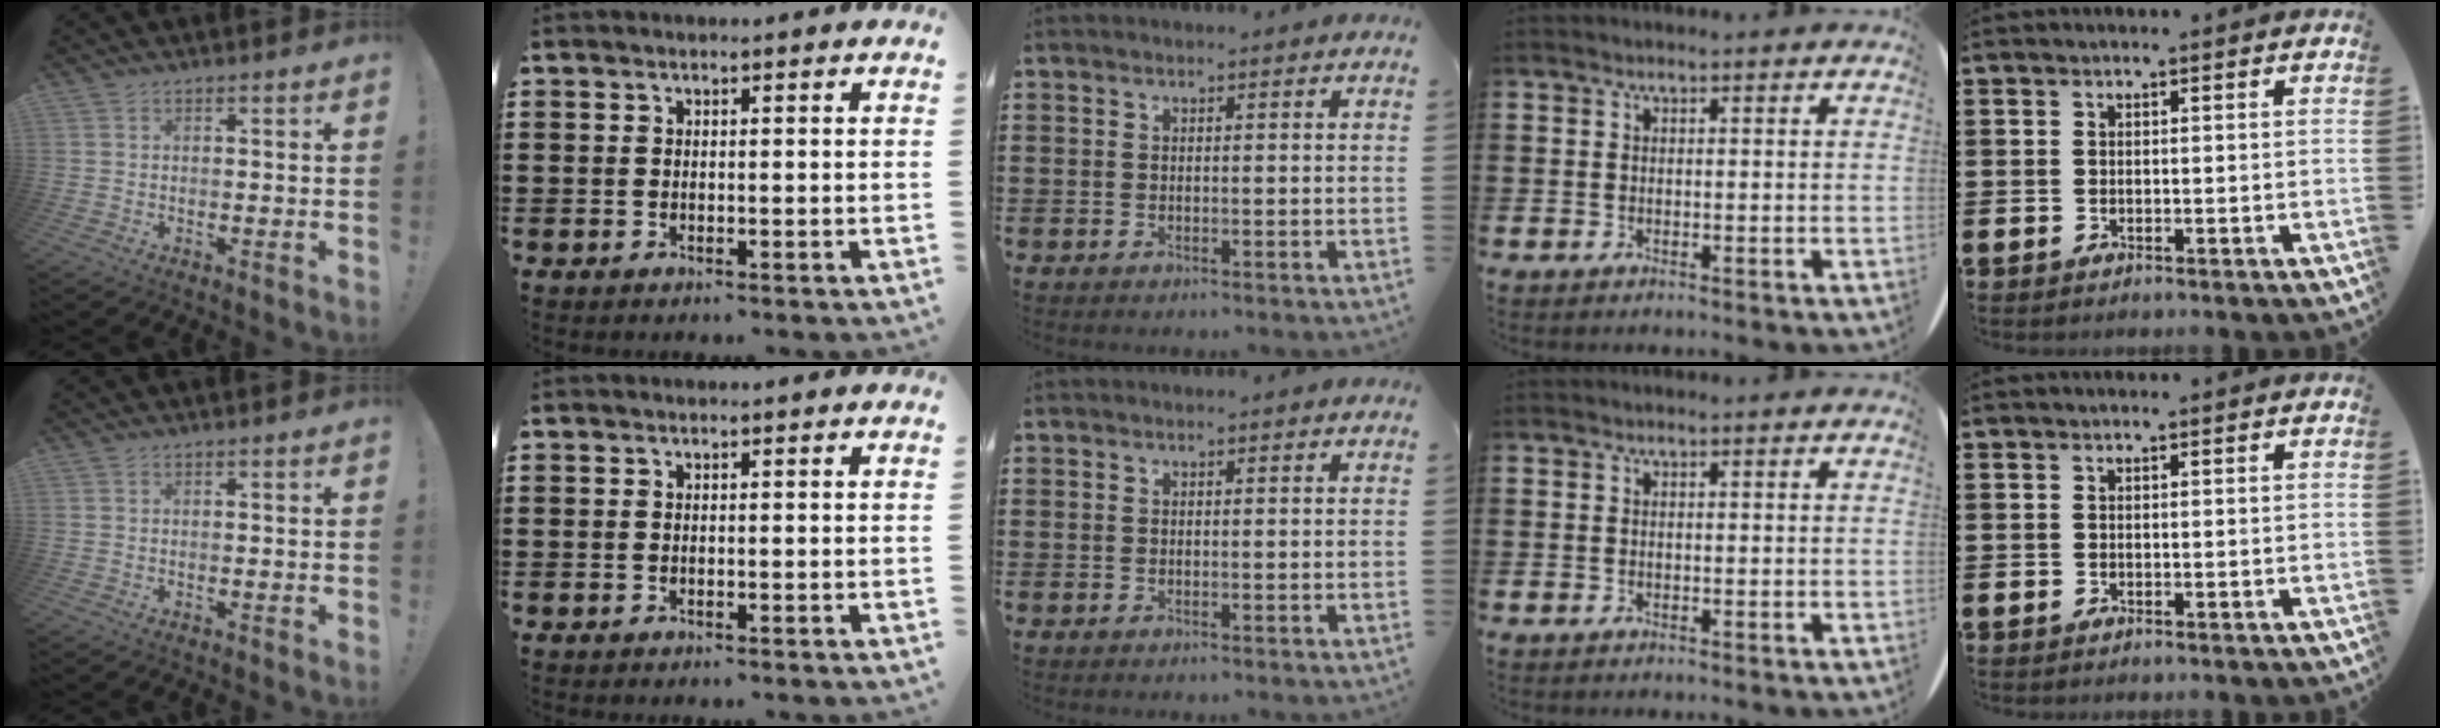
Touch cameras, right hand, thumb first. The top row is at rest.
{}